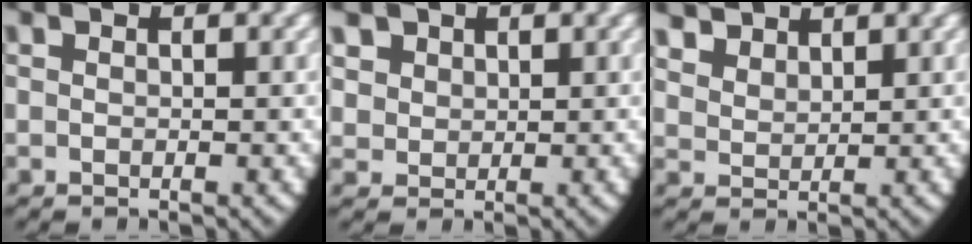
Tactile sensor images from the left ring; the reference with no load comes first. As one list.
[{"total": 4.7, "force": [2.0, 3.8, 2.0], "torque": [-0.060, -0.005, 0.040]}, {"total": 3.2, "force": [2.6, 1.6, 1.1], "torque": [-0.029, -0.005, 0.057]}]